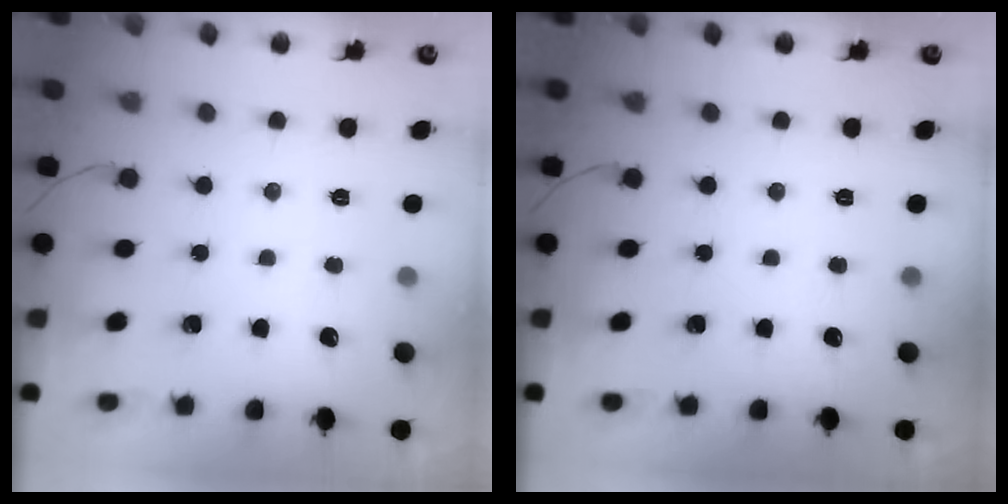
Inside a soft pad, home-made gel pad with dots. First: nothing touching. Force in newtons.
{"total": 0.0}